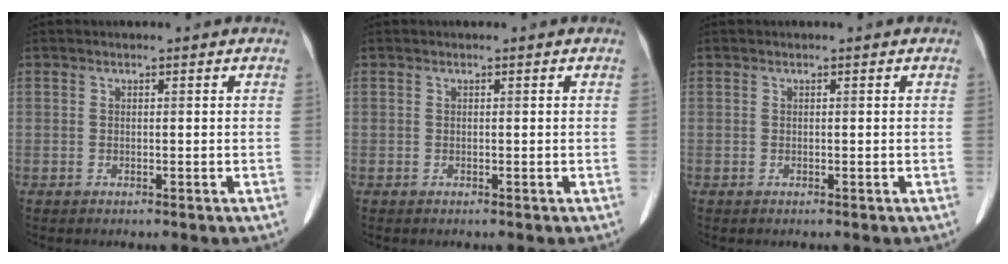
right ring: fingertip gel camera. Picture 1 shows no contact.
{"total": 0.0}
{"total": 0.0}